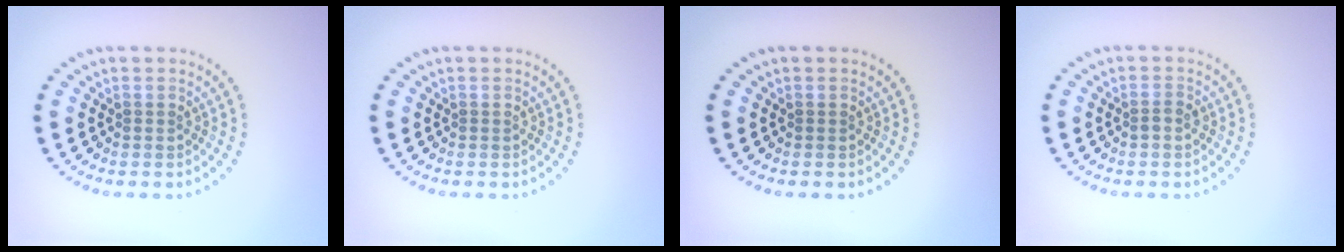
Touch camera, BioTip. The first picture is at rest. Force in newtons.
{"total": 0.0}
{"total": 0.0}
{"total": 1.0, "press": 0.9, "slide": 0.4}